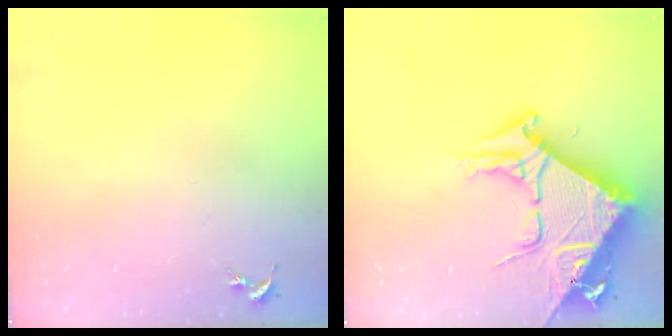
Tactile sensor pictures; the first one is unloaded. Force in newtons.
{"total": 11.2, "press": 11.1, "slide": 1.1}